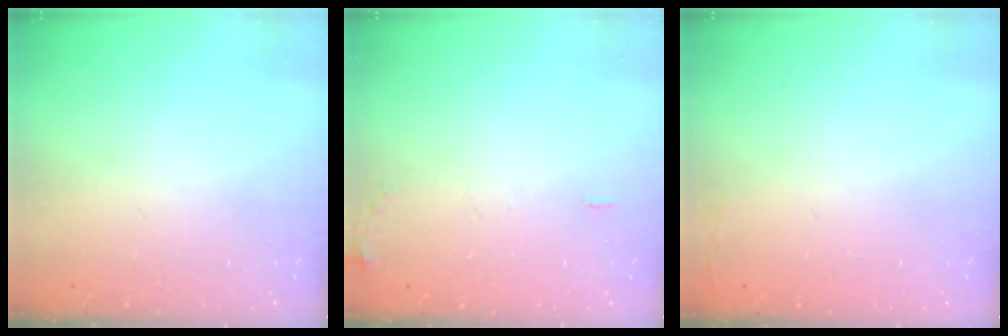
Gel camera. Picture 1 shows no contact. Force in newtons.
{"total": 6.5, "press": 6.2, "slide": 1.8}
{"total": 2.7, "press": 2.6, "slide": 1.0}